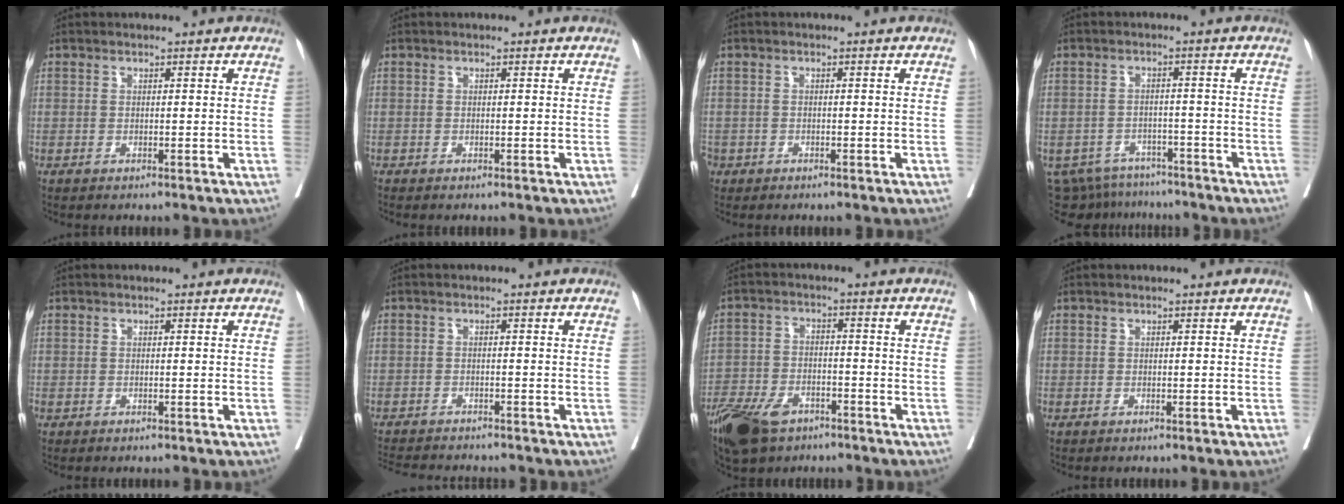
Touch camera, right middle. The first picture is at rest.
{"total": 0.0}
{"total": 1.9, "force": [-1.1, 1.5, 0.4], "torque": [-0.010, 0.000, -0.023]}
{"total": 10.7, "force": [-9.4, 4.8, 1.8], "torque": [-0.036, 0.005, -0.127]}
{"total": 0.0}
{"total": 8.8, "force": [-8.2, 1.3, 2.9], "torque": [-0.044, -0.009, -0.120]}
{"total": 11.1, "force": [-7.6, 5.6, 5.8], "torque": [-0.115, -0.011, -0.135]}
{"total": 0.0}